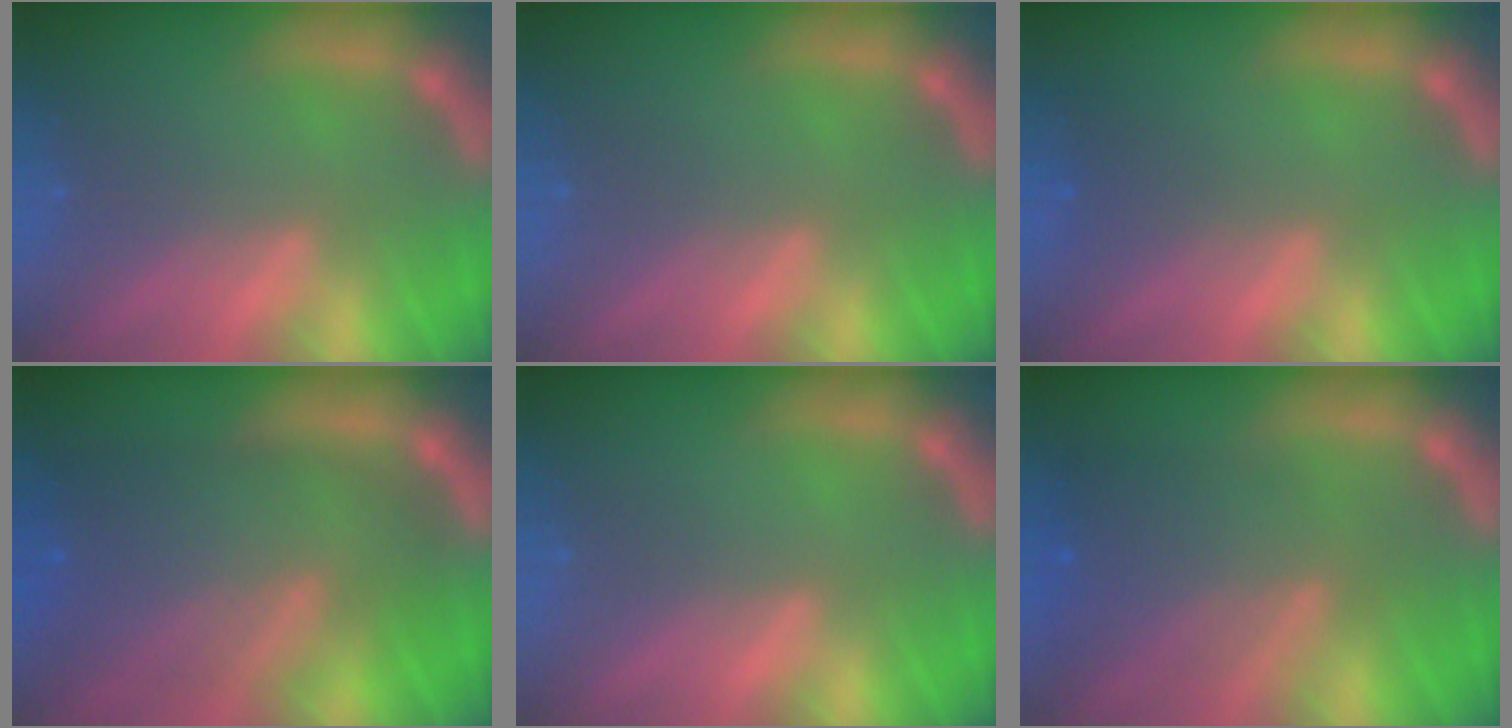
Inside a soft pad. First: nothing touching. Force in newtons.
{"total": 0.0}
{"total": 1.0}
{"total": 10.0}
{"total": 0.0}
{"total": 6.6}